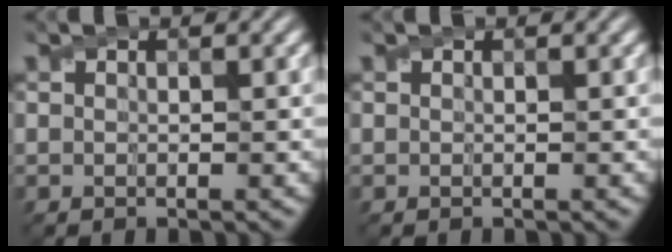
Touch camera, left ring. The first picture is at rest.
{"total": 0.0}